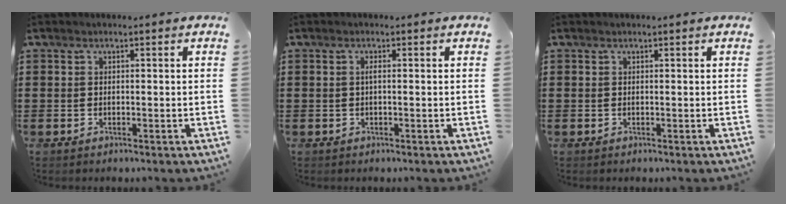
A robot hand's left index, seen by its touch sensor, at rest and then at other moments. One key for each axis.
{"total": 0.8, "fx": -0.1, "fy": 0.1, "fz": 0.8, "tx": -0.018, "ty": -0.002, "tz": -0.001}
{"total": 0.0}